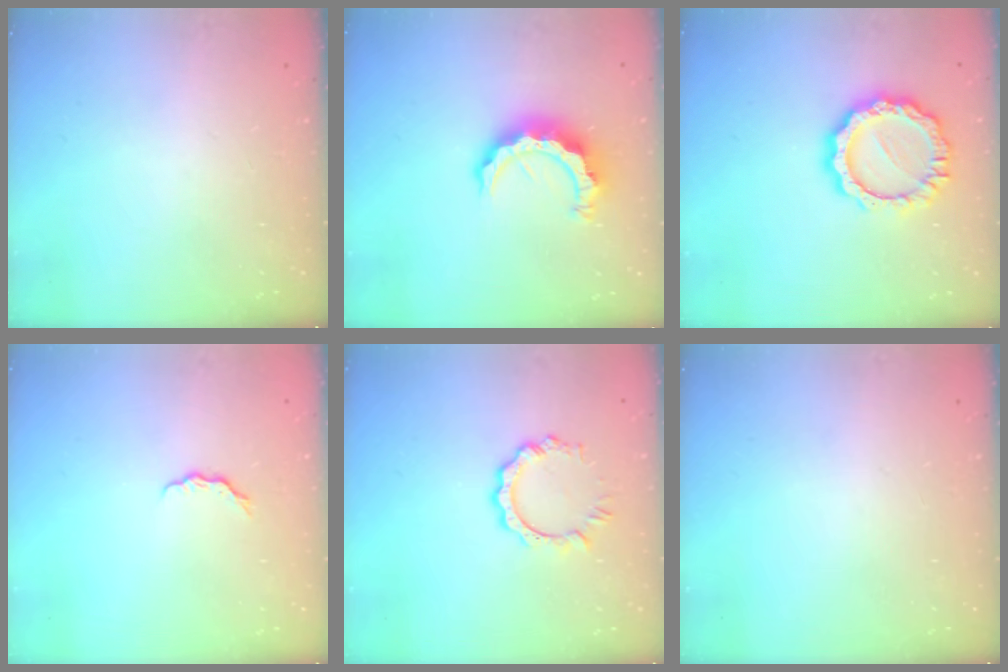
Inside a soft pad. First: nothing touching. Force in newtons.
{"total": 11.0, "press": 10.9, "slide": 1.1}
{"total": 12.8, "press": 12.8, "slide": 1.0}
{"total": 3.9, "press": 3.9, "slide": 0.5}
{"total": 5.7, "press": 5.7, "slide": 0.5}
{"total": 0.0}